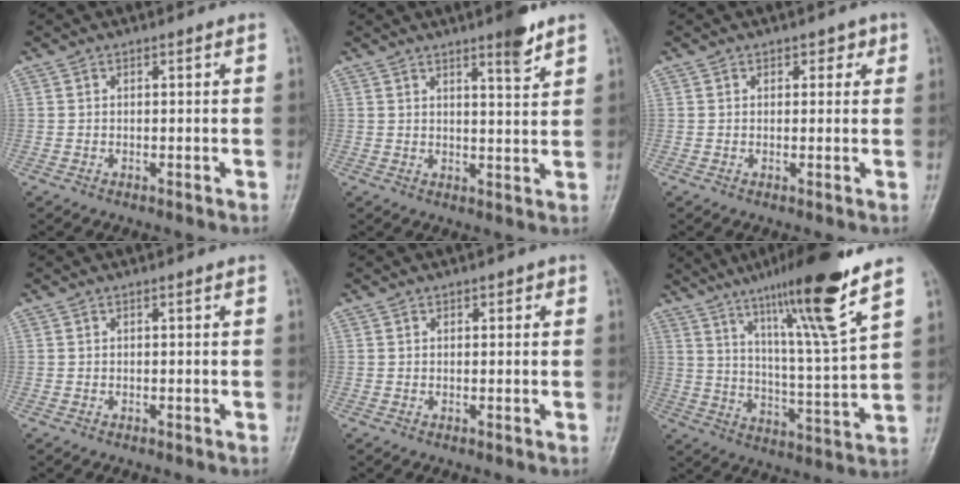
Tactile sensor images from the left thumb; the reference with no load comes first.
{"total": 5.1, "force": [3.6, 0.7, 3.6], "torque": [-0.043, -0.026, 0.051]}
{"total": 2.3, "force": [1.0, 1.7, 1.2], "torque": [0.009, -0.001, 0.008]}
{"total": 0.0}
{"total": 1.3, "force": [0.6, 0.9, 0.7], "torque": [0.002, 0.000, 0.005]}
{"total": 18.1, "force": [11.5, 0.7, 14.0], "torque": [-0.221, -0.055, 0.188]}